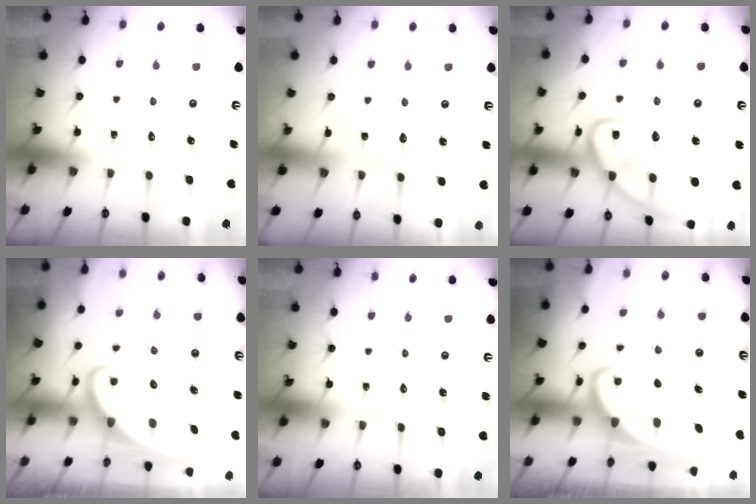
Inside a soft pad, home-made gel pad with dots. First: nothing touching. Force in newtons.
{"total": 2.0, "press": 2.0, "slide": 0.2}
{"total": 15.7, "press": 15.7, "slide": 1.3}
{"total": 2.1, "press": 2.1, "slide": 0.1}
{"total": 0.0}
{"total": 1.8, "press": 1.8, "slide": 0.2}